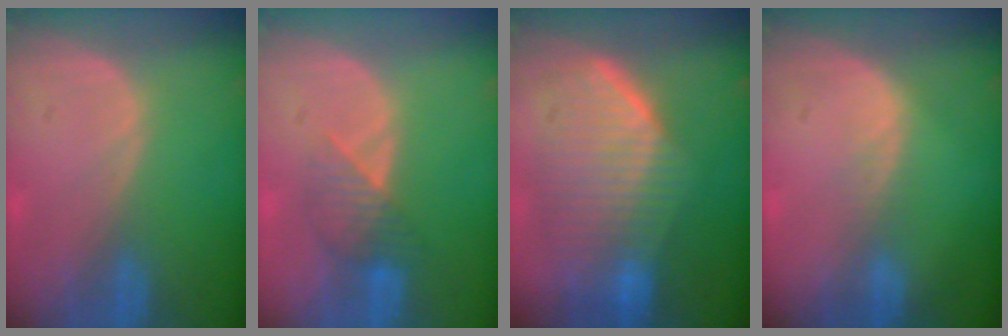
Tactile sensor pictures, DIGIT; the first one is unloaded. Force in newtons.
{"total": 3.9, "press": 3.7, "slide": 1.4}
{"total": 9.7, "press": 9.1, "slide": 3.4}
{"total": 1.3, "press": 1.3, "slide": 0.1}